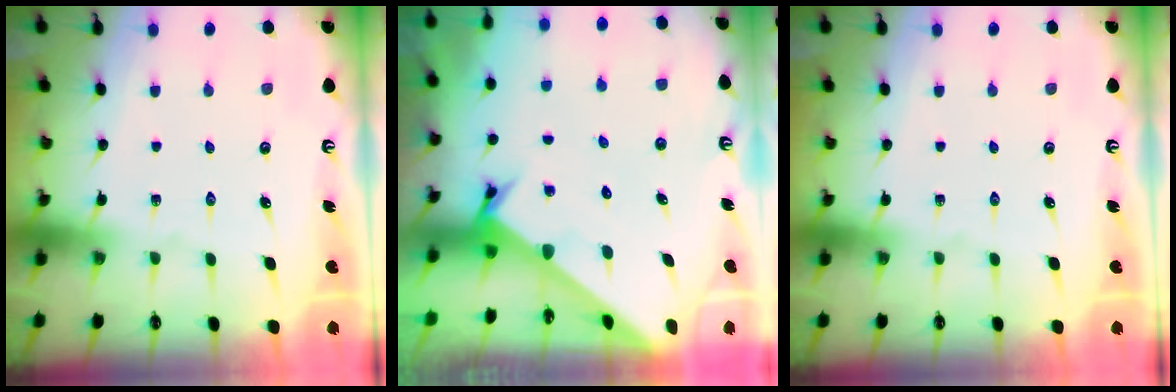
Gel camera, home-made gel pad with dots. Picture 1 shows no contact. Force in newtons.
{"total": 2.1, "press": 2.1, "slide": 0.2}
{"total": 0.0}